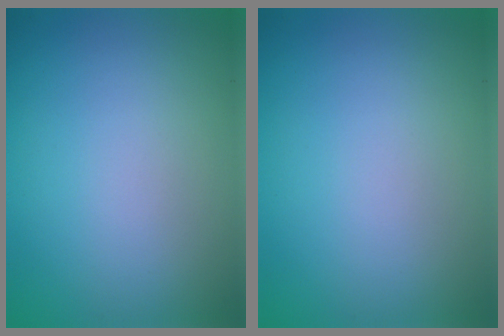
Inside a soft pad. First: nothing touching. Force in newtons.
{"total": 0.0}